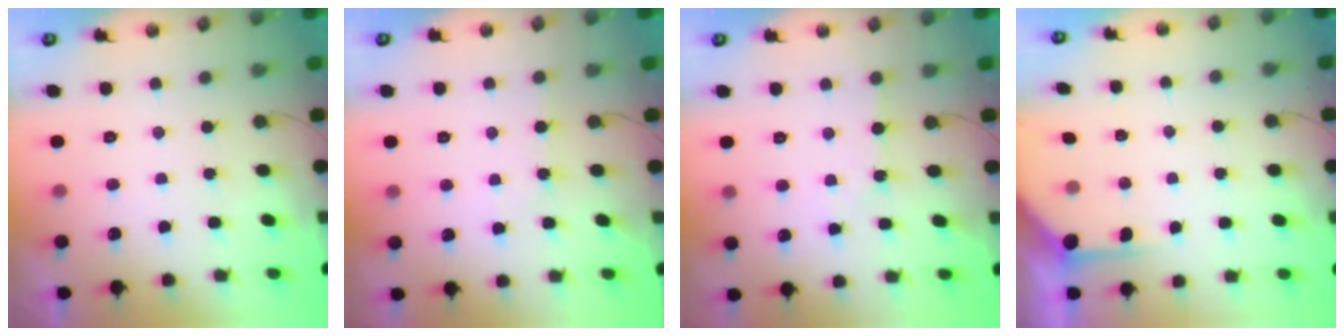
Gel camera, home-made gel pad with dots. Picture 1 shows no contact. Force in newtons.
{"total": 3.0, "press": 3.0, "slide": 0.4}
{"total": 3.5, "press": 3.5, "slide": 0.3}
{"total": 3.5, "press": 3.5, "slide": 0.4}